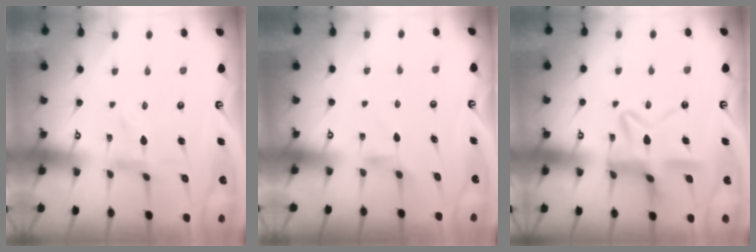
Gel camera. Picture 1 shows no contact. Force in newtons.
{"total": 3.8, "press": 3.7, "slide": 0.6}
{"total": 13.2, "press": 13.1, "slide": 1.0}